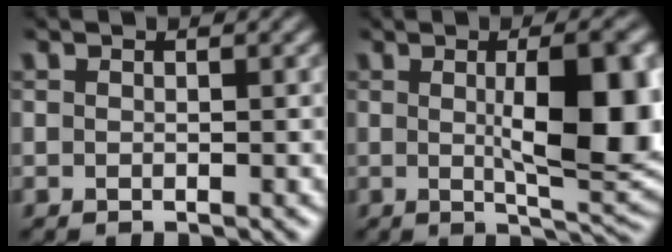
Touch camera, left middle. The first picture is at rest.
{"total": 9.7, "force": [0.7, 2.7, 9.3], "torque": [-0.122, -0.003, 0.015]}